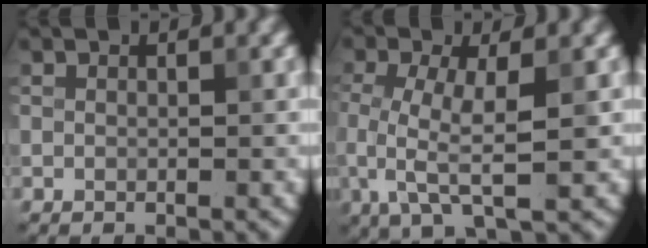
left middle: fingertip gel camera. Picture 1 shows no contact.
{"total": 5.4, "force": [-0.4, 1.9, 5.1], "torque": [-0.110, -0.009, -0.006]}